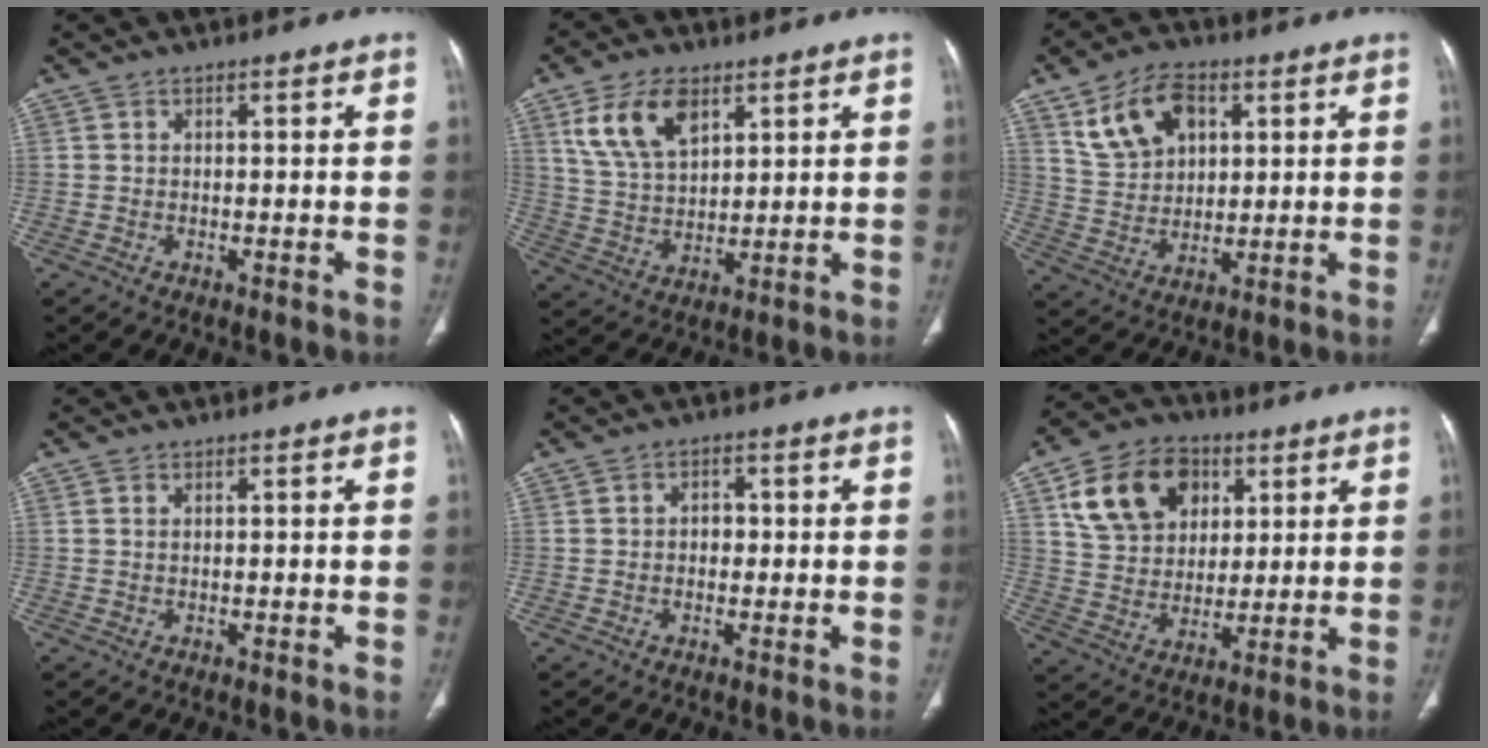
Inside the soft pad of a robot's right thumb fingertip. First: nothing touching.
{"total": 11.2, "force": [5.7, 6.2, 7.4], "torque": [-0.126, -0.018, 0.117]}
{"total": 11.2, "force": [5.0, 7.4, 6.8], "torque": [-0.100, -0.009, 0.100]}
{"total": 0.5, "force": [0.3, 0.2, 0.3], "torque": [-0.011, 0.003, 0.007]}
{"total": 2.4, "force": [0.1, 1.9, 1.5], "torque": [-0.010, 0.006, -0.002]}
{"total": 15.8, "force": [6.1, 11.8, 8.5], "torque": [-0.121, -0.005, 0.109]}